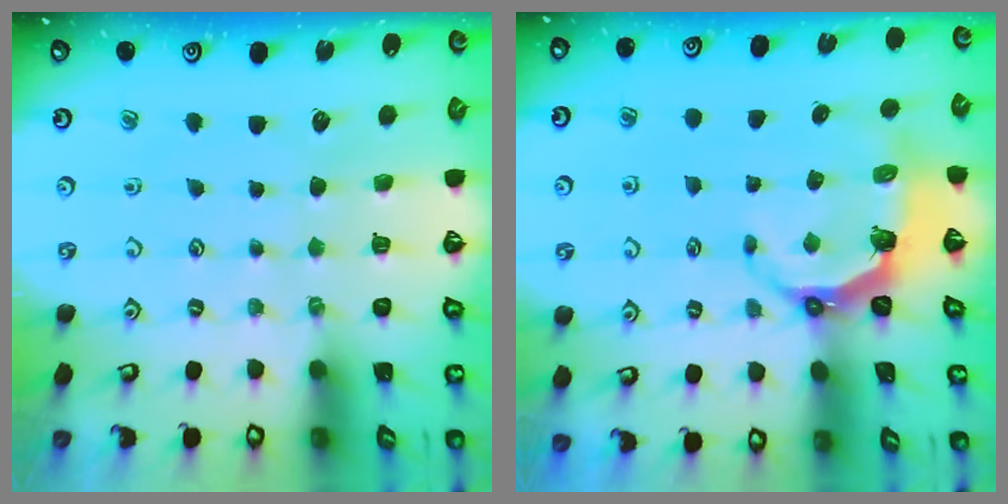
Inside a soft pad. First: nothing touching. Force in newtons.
{"total": 6.4, "press": 4.9, "slide": 4.2}